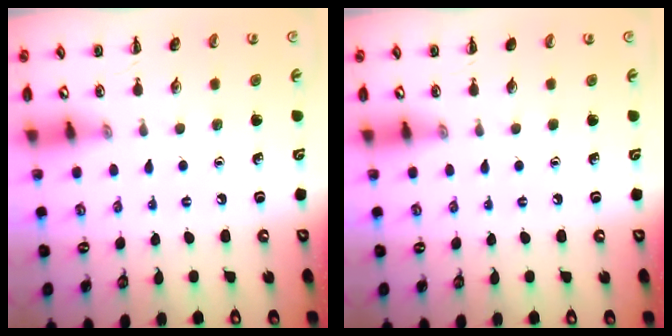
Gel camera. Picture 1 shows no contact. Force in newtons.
{"total": 0.0}